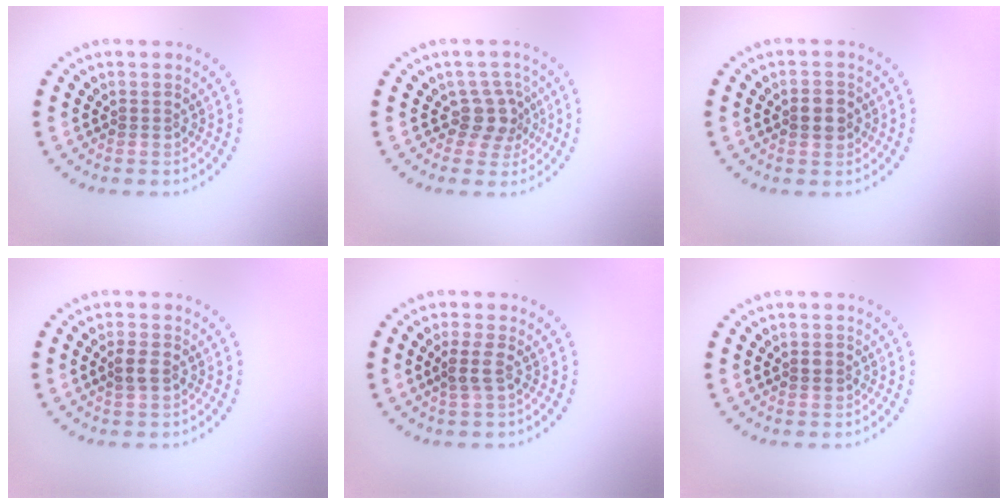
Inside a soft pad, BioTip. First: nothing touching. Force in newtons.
{"total": 2.8, "press": 2.1, "slide": 1.8}
{"total": 2.2, "press": 2.2, "slide": 0.1}
{"total": 1.7, "press": 1.6, "slide": 0.2}
{"total": 1.7, "press": 1.4, "slide": 1.0}
{"total": 1.2, "press": 1.2, "slide": 0.0}